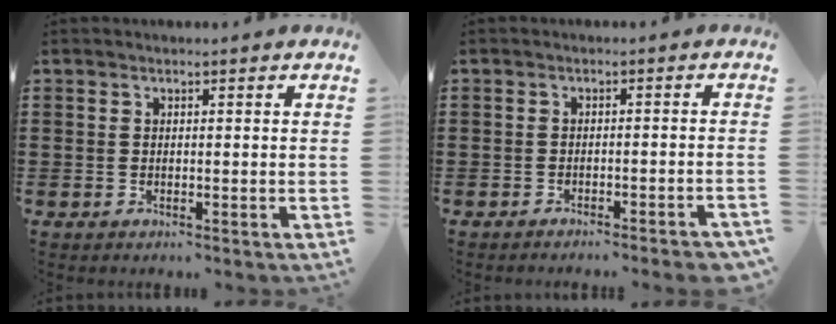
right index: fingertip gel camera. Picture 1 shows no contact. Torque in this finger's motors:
{"motor_torque": [0.06, 0.04, 0.58, 0.04]}